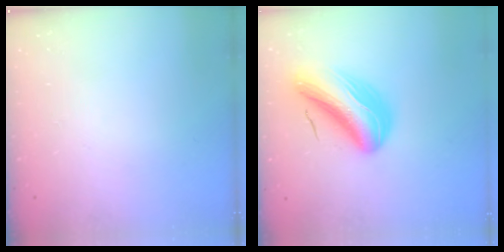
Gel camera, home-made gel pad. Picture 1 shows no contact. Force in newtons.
{"total": 11.7, "press": 11.2, "slide": 3.1}